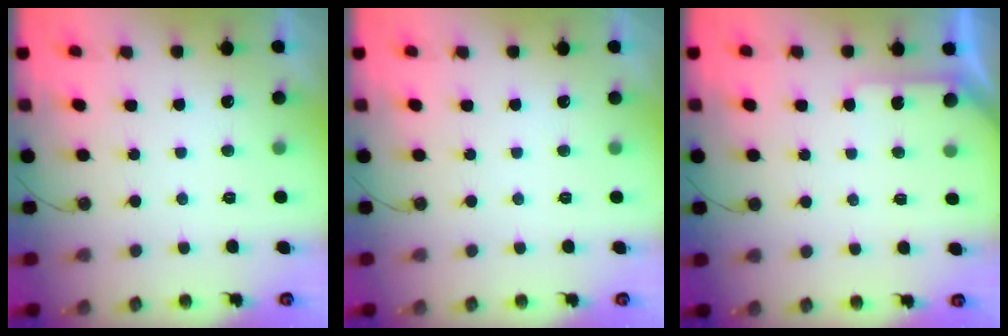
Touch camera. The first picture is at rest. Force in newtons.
{"total": 0.0}
{"total": 4.9, "press": 4.9, "slide": 0.4}